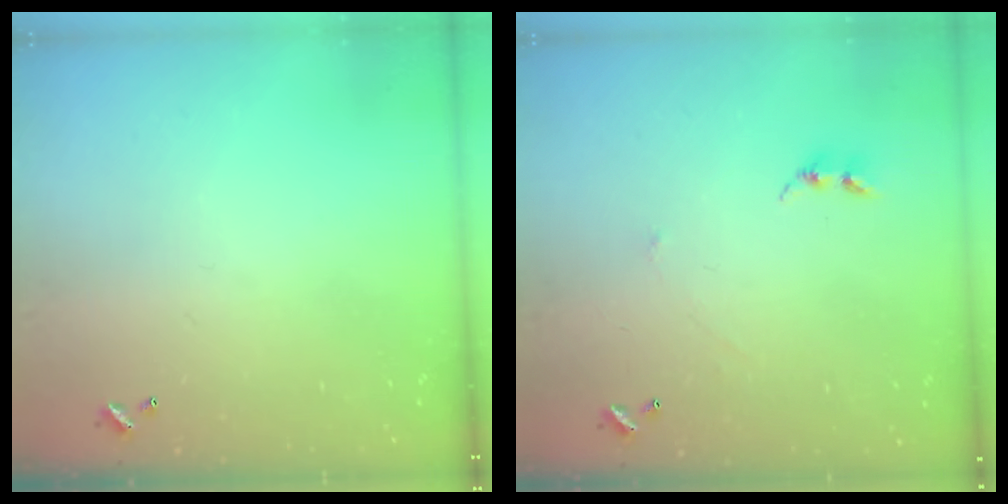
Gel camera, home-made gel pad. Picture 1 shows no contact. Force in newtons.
{"total": 2.6, "press": 2.6, "slide": 0.3}